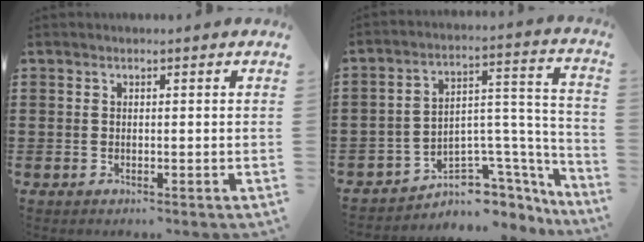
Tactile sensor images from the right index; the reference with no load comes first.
{"total": 6.1, "force": [-4.4, 3.6, 2.3], "torque": [-0.045, -0.002, -0.079]}